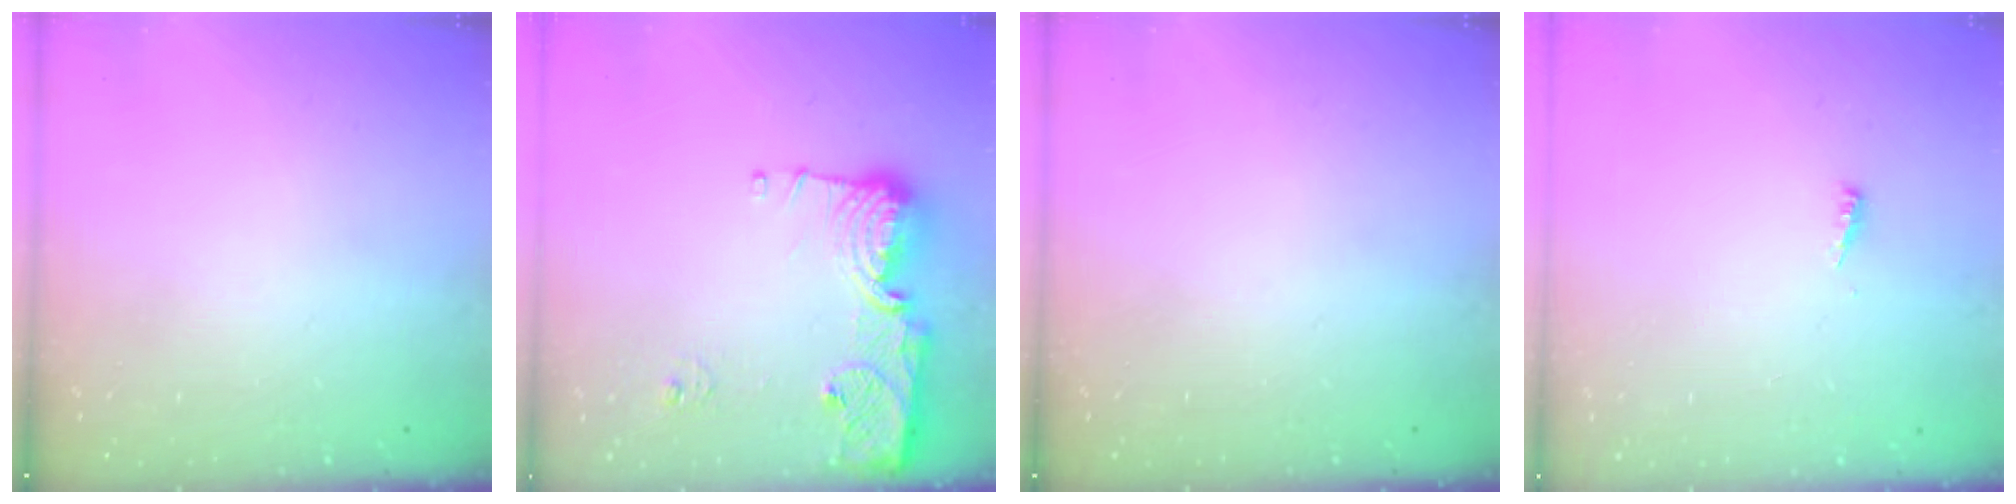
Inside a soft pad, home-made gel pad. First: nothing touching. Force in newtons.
{"total": 14.7, "press": 14.6, "slide": 1.6}
{"total": 0.0}
{"total": 3.5, "press": 3.4, "slide": 0.3}